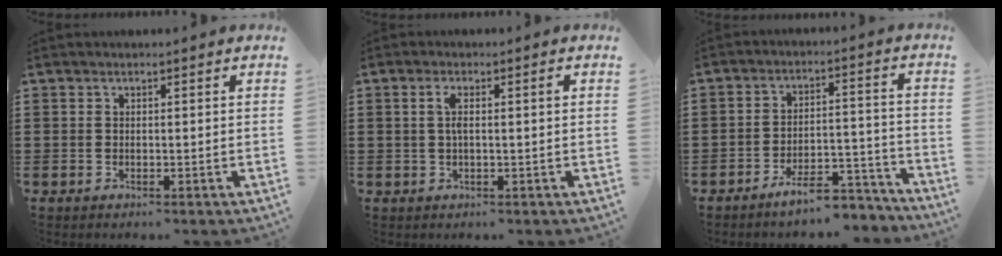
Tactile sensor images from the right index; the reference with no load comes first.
{"total": 2.7, "force": [0.2, 0.3, 2.7], "torque": [-0.051, 0.000, 0.000]}
{"total": 7.1, "force": [-6.3, 1.5, 2.9], "torque": [-0.047, 0.014, -0.118]}